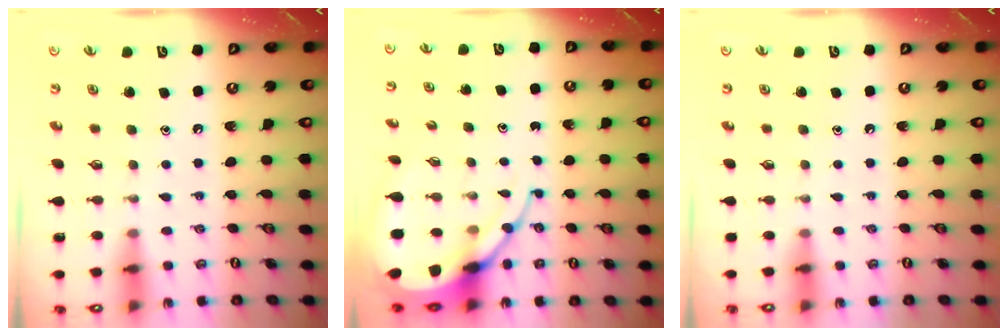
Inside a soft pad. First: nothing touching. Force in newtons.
{"total": 10.3, "press": 10.3, "slide": 1.1}
{"total": 1.9, "press": 1.9, "slide": 0.1}